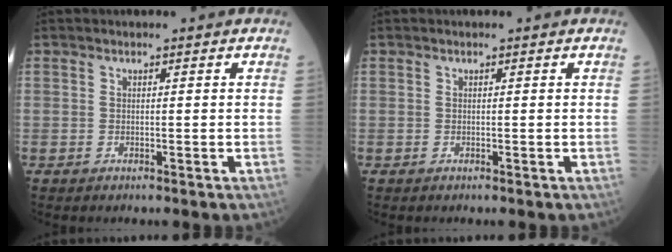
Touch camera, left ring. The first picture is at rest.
{"total": 0.0}